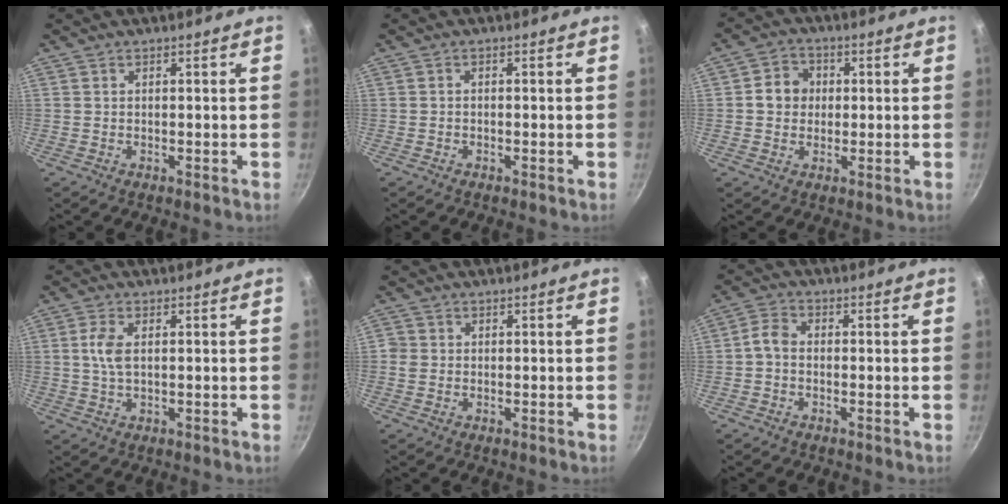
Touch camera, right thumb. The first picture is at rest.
{"total": 0.0}
{"total": 5.8, "force": [0.4, 5.2, 2.7], "torque": [-0.025, 0.012, 0.001]}
{"total": 4.2, "force": [0.6, 2.1, 3.6], "torque": [-0.089, 0.003, 0.011]}
{"total": 1.7, "force": [-0.1, 1.6, 0.6], "torque": [-0.005, 0.003, -0.005]}
{"total": 3.5, "force": [-0.6, 2.4, 2.5], "torque": [-0.047, 0.014, -0.021]}